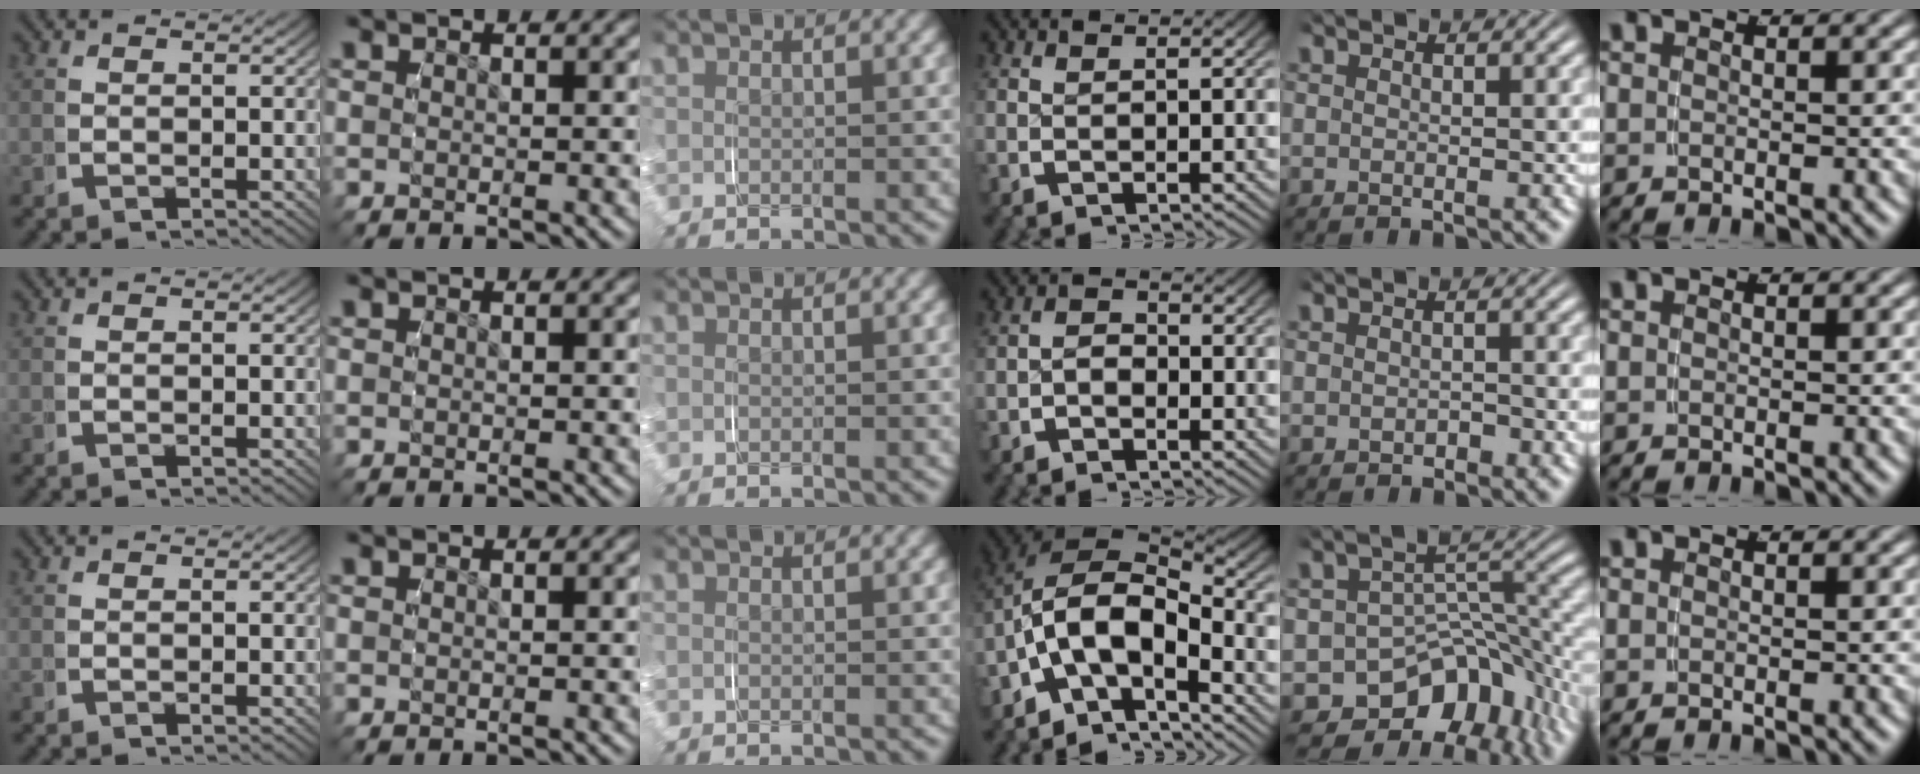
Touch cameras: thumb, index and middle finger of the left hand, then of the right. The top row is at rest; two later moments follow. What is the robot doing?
{"motion": "grasp_and_lifting", "object": "map"}